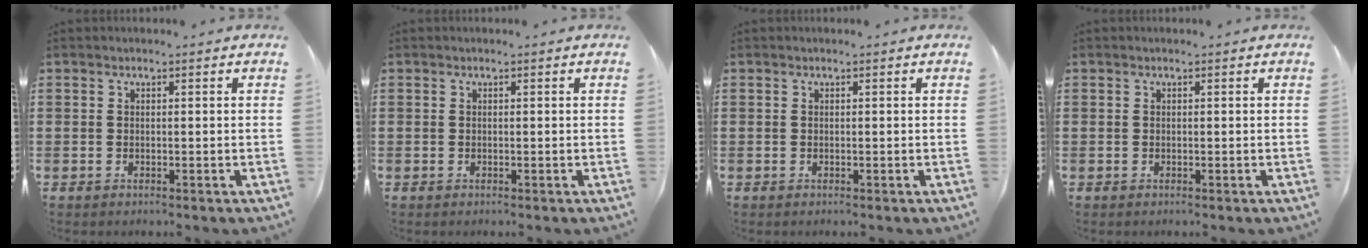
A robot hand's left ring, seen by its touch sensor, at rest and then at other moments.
{"total": 0.0}
{"total": 0.0}
{"total": 0.0}